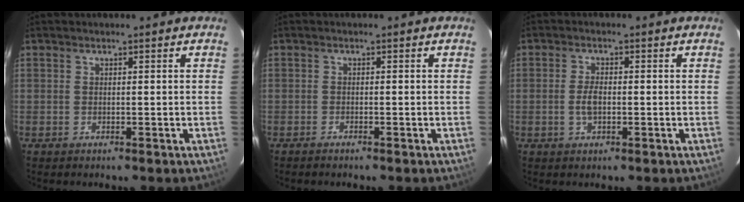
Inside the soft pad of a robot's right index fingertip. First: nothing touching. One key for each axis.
{"total": 1.1, "fx": -1.0, "fy": 0.1, "fz": 0.5, "tx": -0.012, "ty": -0.002, "tz": -0.013}
{"total": 2.7, "fx": -0.5, "fy": 1.1, "fz": 2.4, "tx": -0.055, "ty": 0.001, "tz": -0.009}